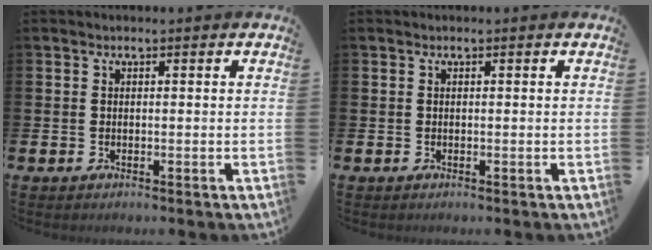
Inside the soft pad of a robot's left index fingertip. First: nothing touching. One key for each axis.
{"total": 0.0}